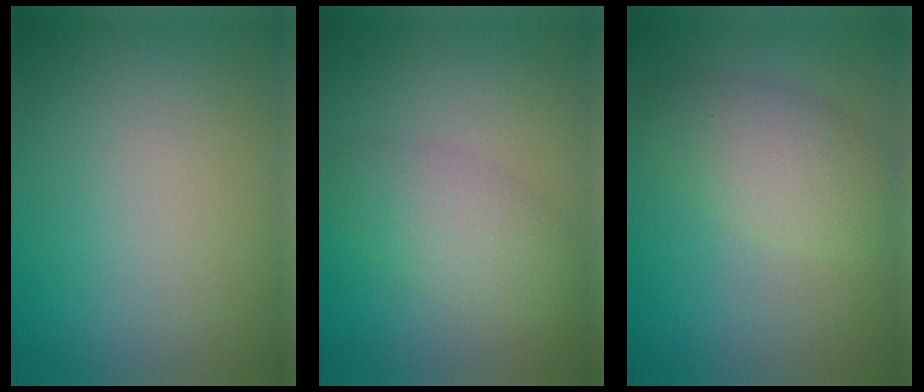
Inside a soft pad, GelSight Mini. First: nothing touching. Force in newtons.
{"total": 3.5, "press": 3.5, "slide": 0.4}
{"total": 4.2, "press": 4.2, "slide": 0.1}